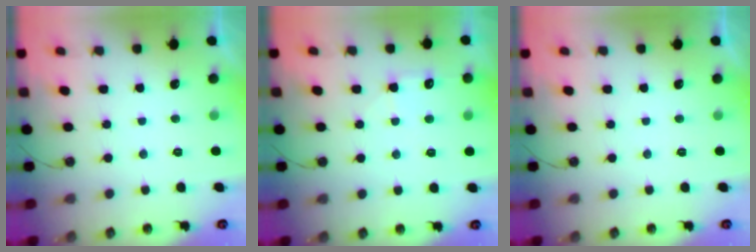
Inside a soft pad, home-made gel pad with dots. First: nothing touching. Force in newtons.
{"total": 7.1, "press": 7.1, "slide": 0.7}
{"total": 0.0}